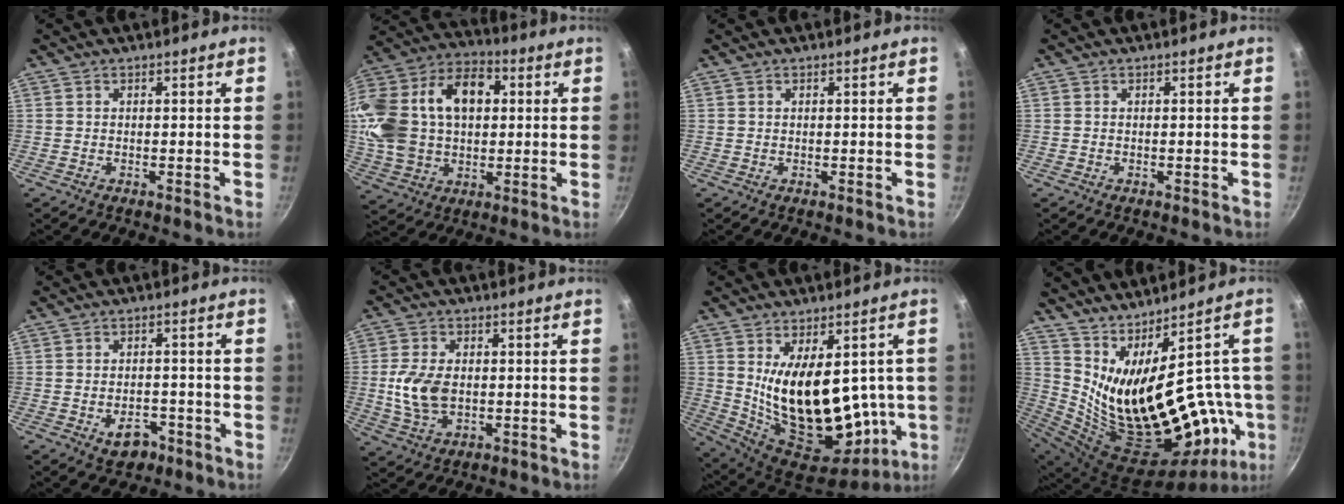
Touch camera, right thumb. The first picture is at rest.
{"total": 24.0, "force": [3.6, 16.4, 17.1], "torque": [-0.315, 0.036, 0.061]}
{"total": 0.0}
{"total": 0.0}
{"total": 5.4, "force": [-2.7, 3.6, 3.1], "torque": [-0.028, 0.019, -0.030]}
{"total": 9.1, "force": [-0.3, 5.9, 6.9], "torque": [-0.130, -0.001, -0.004]}
{"total": 24.2, "force": [1.1, 13.3, 20.2], "torque": [-0.283, -0.047, 0.053]}
{"total": 28.2, "force": [0.4, 13.5, 24.7], "torque": [-0.355, -0.056, 0.054]}